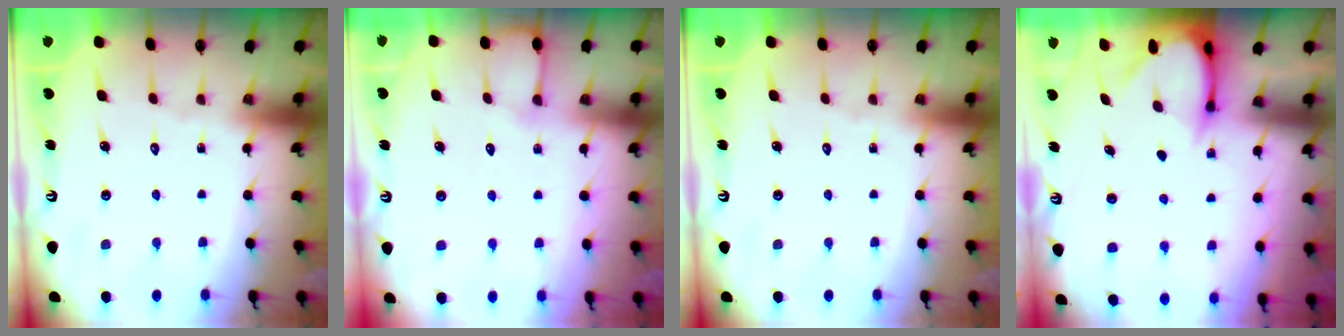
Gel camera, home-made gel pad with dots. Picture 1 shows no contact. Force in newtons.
{"total": 4.0, "press": 4.0, "slide": 0.6}
{"total": 0.0}
{"total": 3.3, "press": 3.3, "slide": 0.3}